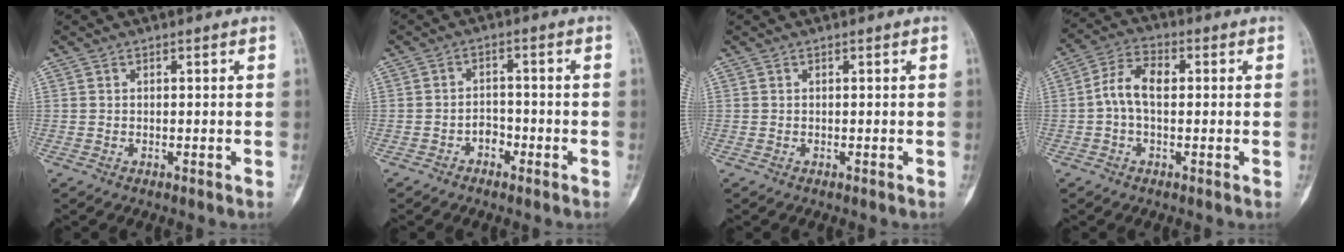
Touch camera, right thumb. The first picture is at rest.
{"total": 3.0, "force": [-1.7, 2.1, 1.3], "torque": [-0.002, 0.017, -0.030]}
{"total": 0.0}
{"total": 7.1, "force": [0.2, 4.1, 5.7], "torque": [-0.104, 0.024, -0.004]}